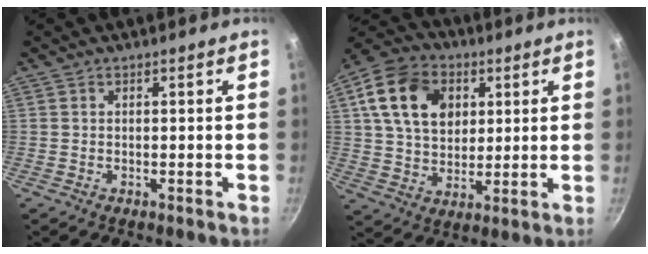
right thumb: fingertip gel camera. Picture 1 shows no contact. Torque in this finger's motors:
{"motor_torque": [0.07, 3.54, 1.53, 0.07, 0.13]}